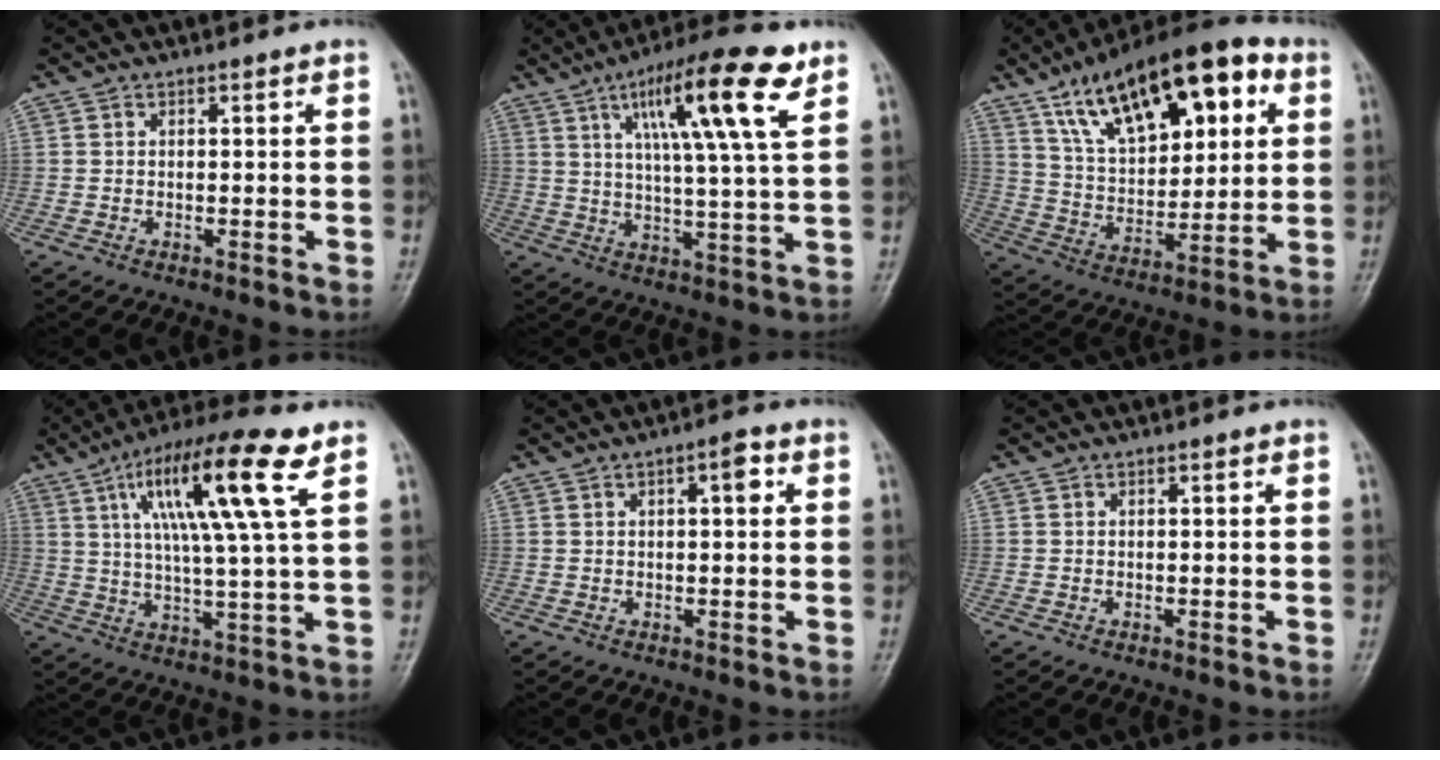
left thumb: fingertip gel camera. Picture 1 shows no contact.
{"total": 16.5, "force": [7.7, 2.5, 14.4], "torque": [-0.231, -0.018, 0.122]}
{"total": 24.0, "force": [10.8, 11.1, 18.3], "torque": [-0.258, -0.013, 0.184]}
{"total": 16.8, "force": [6.9, 2.0, 15.2], "torque": [-0.274, -0.007, 0.114]}
{"total": 3.6, "force": [1.1, 1.3, 3.1], "torque": [-0.039, 0.007, 0.012]}
{"total": 0.0}